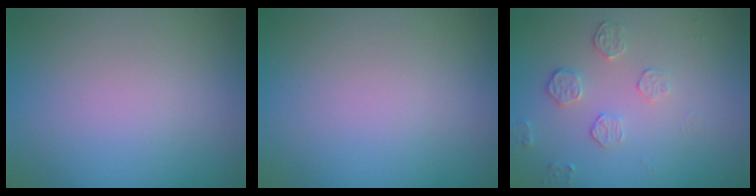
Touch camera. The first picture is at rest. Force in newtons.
{"total": 0.0}
{"total": 1.8, "press": 1.2, "slide": 1.3}